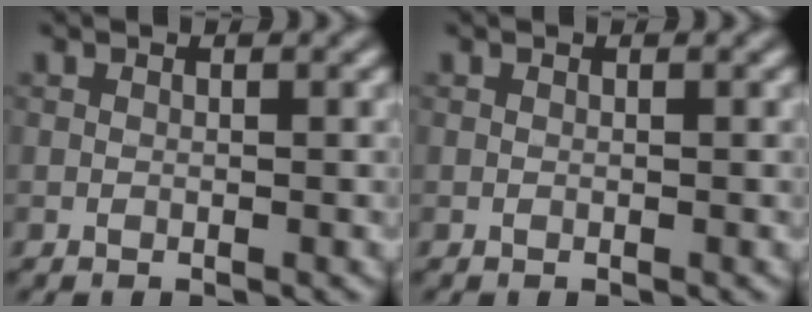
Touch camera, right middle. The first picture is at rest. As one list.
[{"total": 0.0}]